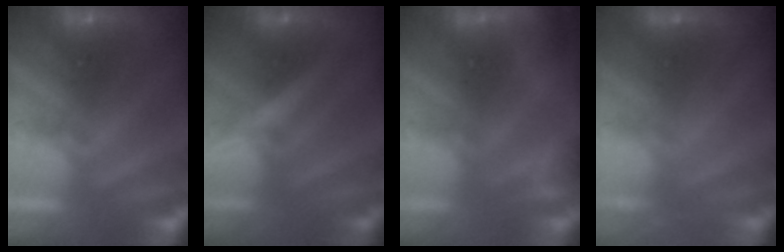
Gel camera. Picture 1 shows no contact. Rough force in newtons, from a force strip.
{"total": 2.4}
{"total": 4.9}
{"total": 2.3}